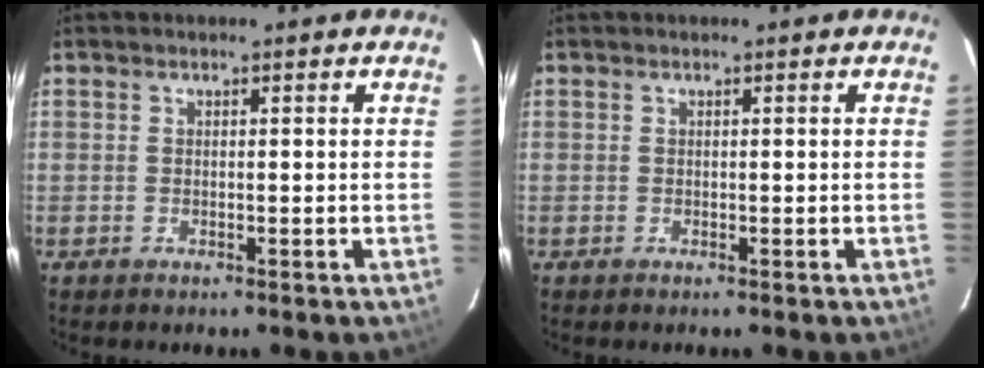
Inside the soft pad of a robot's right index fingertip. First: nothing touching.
{"total": 0.0}